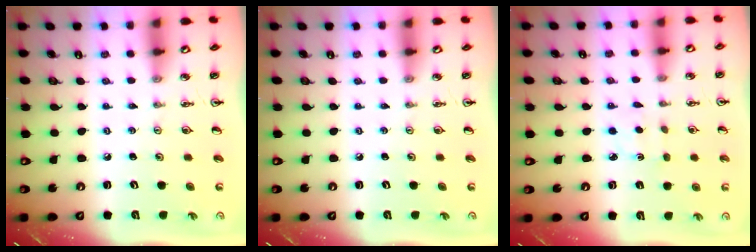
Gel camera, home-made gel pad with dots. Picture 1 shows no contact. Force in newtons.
{"total": 0.0}
{"total": 1.8, "press": 1.7, "slide": 0.5}